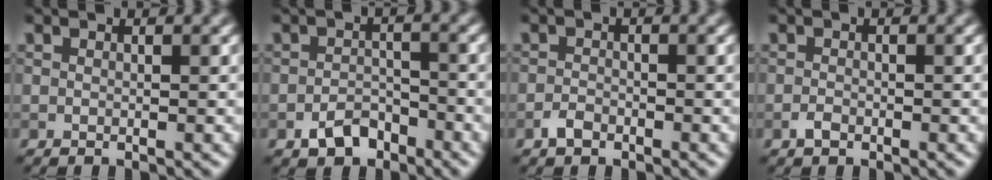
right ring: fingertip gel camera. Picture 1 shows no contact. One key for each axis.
{"total": 3.1, "fx": -2.1, "fy": 1.7, "fz": 1.5, "tx": -0.021, "ty": 0.006, "tz": -0.038}
{"total": 1.4, "fx": -1.1, "fy": 0.7, "fz": 0.5, "tx": -0.009, "ty": 0.001, "tz": -0.022}
{"total": 0.9, "fx": -0.7, "fy": 0.4, "fz": 0.5, "tx": -0.010, "ty": -0.003, "tz": -0.015}